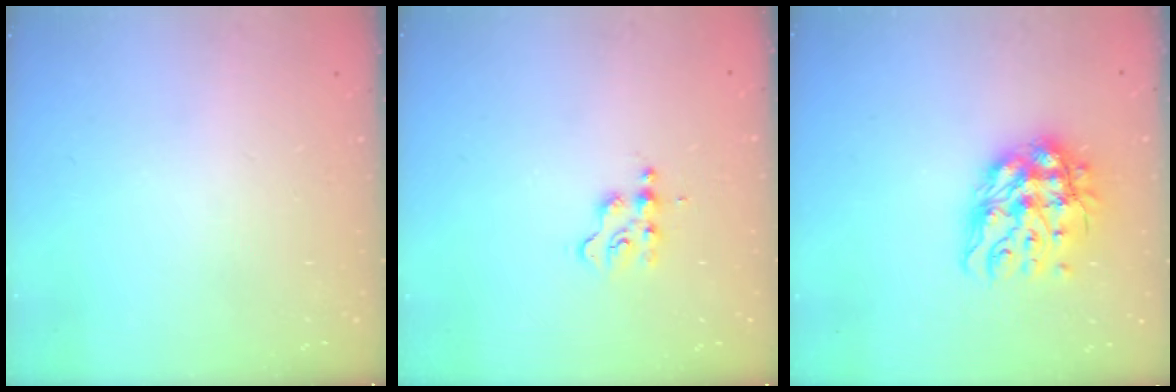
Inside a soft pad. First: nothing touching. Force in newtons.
{"total": 2.9, "press": 2.9, "slide": 0.4}
{"total": 14.3, "press": 14.2, "slide": 1.5}